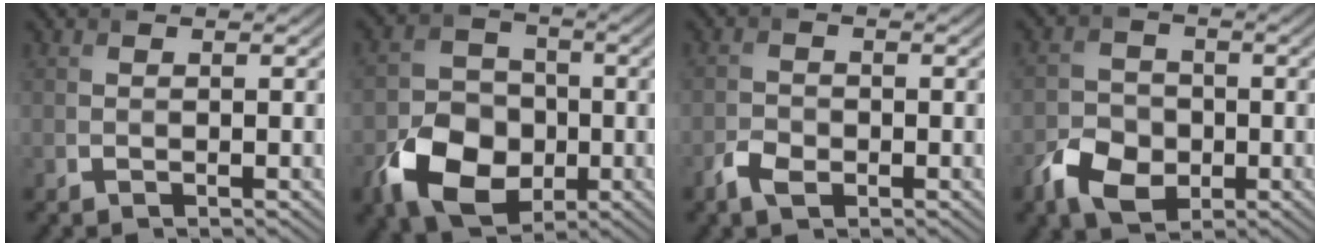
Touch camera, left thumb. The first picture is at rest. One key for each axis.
{"total": 9.8, "fx": -3.7, "fy": 7.2, "fz": 5.5, "tx": -0.109, "ty": -0.015, "tz": -0.080}
{"total": 2.7, "fx": -1.5, "fy": 1.6, "fz": 1.5, "tx": -0.033, "ty": -0.001, "tz": -0.034}
{"total": 5.8, "fx": -2.7, "fy": 4.2, "fz": 3.0, "tx": -0.060, "ty": -0.005, "tz": -0.060}